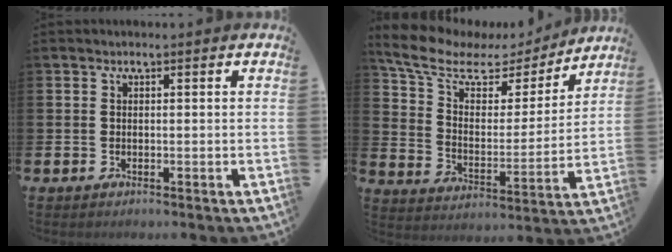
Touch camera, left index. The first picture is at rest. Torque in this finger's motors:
{"motor_torque": [1.19, -0.95, 0.48, 0.07]}